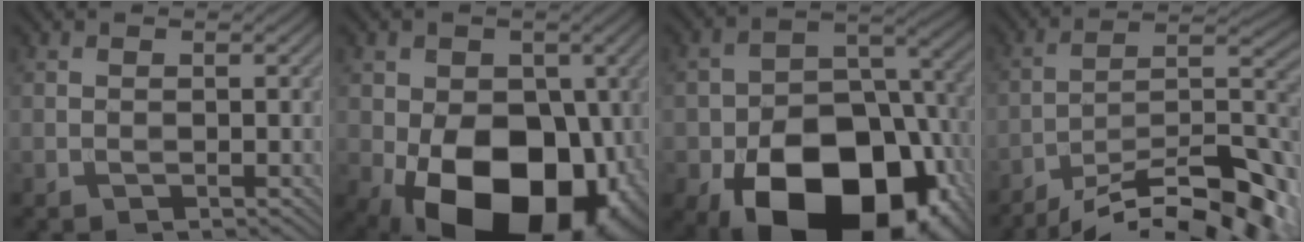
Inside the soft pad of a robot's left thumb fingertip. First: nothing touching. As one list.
[{"total": 19.6, "force": [-5.6, 13.7, 12.9], "torque": [-0.167, -0.044, -0.102]}, {"total": 20.6, "force": [-9.5, 13.2, 12.7], "torque": [-0.208, -0.051, -0.130]}, {"total": 16.2, "force": [-13.0, 3.5, 9.0], "torque": [-0.144, 0.004, -0.198]}]